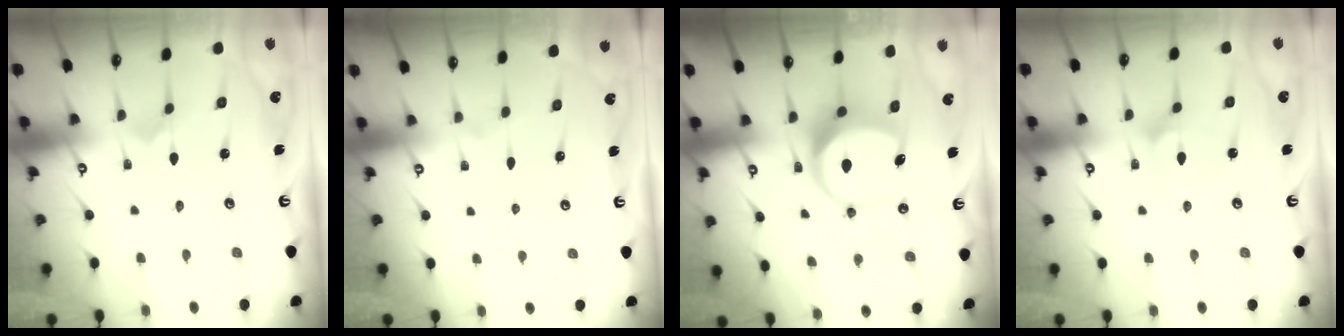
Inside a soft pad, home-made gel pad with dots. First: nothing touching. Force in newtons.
{"total": 0.0}
{"total": 7.6, "press": 7.5, "slide": 1.3}
{"total": 2.7, "press": 2.7, "slide": 0.2}